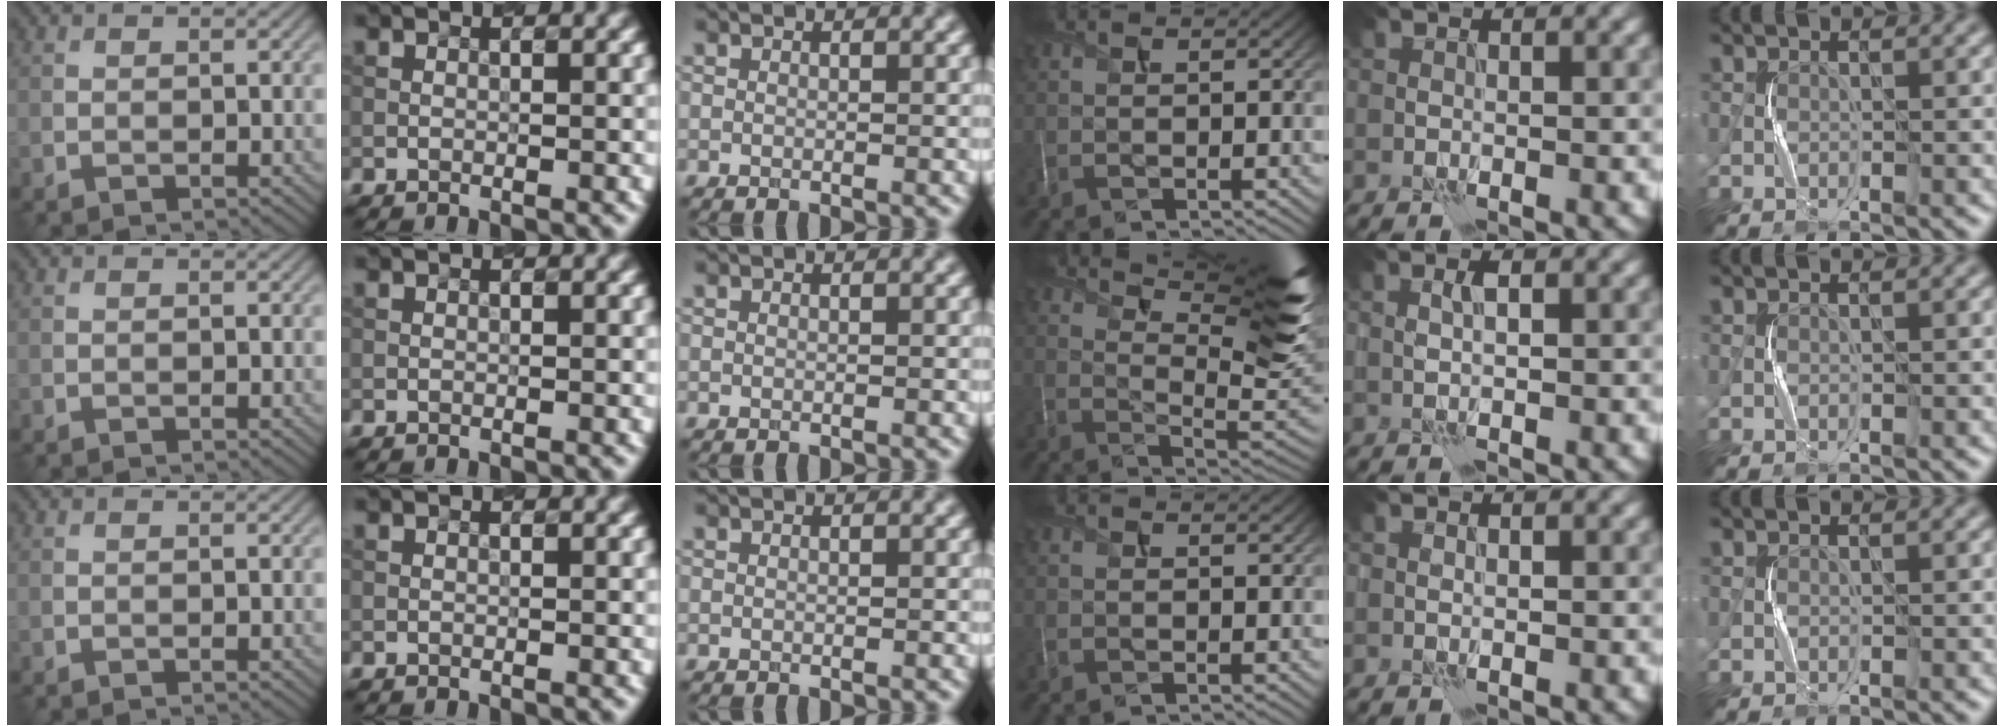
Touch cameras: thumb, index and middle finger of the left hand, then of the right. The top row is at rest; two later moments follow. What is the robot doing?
{"motion": "squeeze", "object": "paper clamp"}